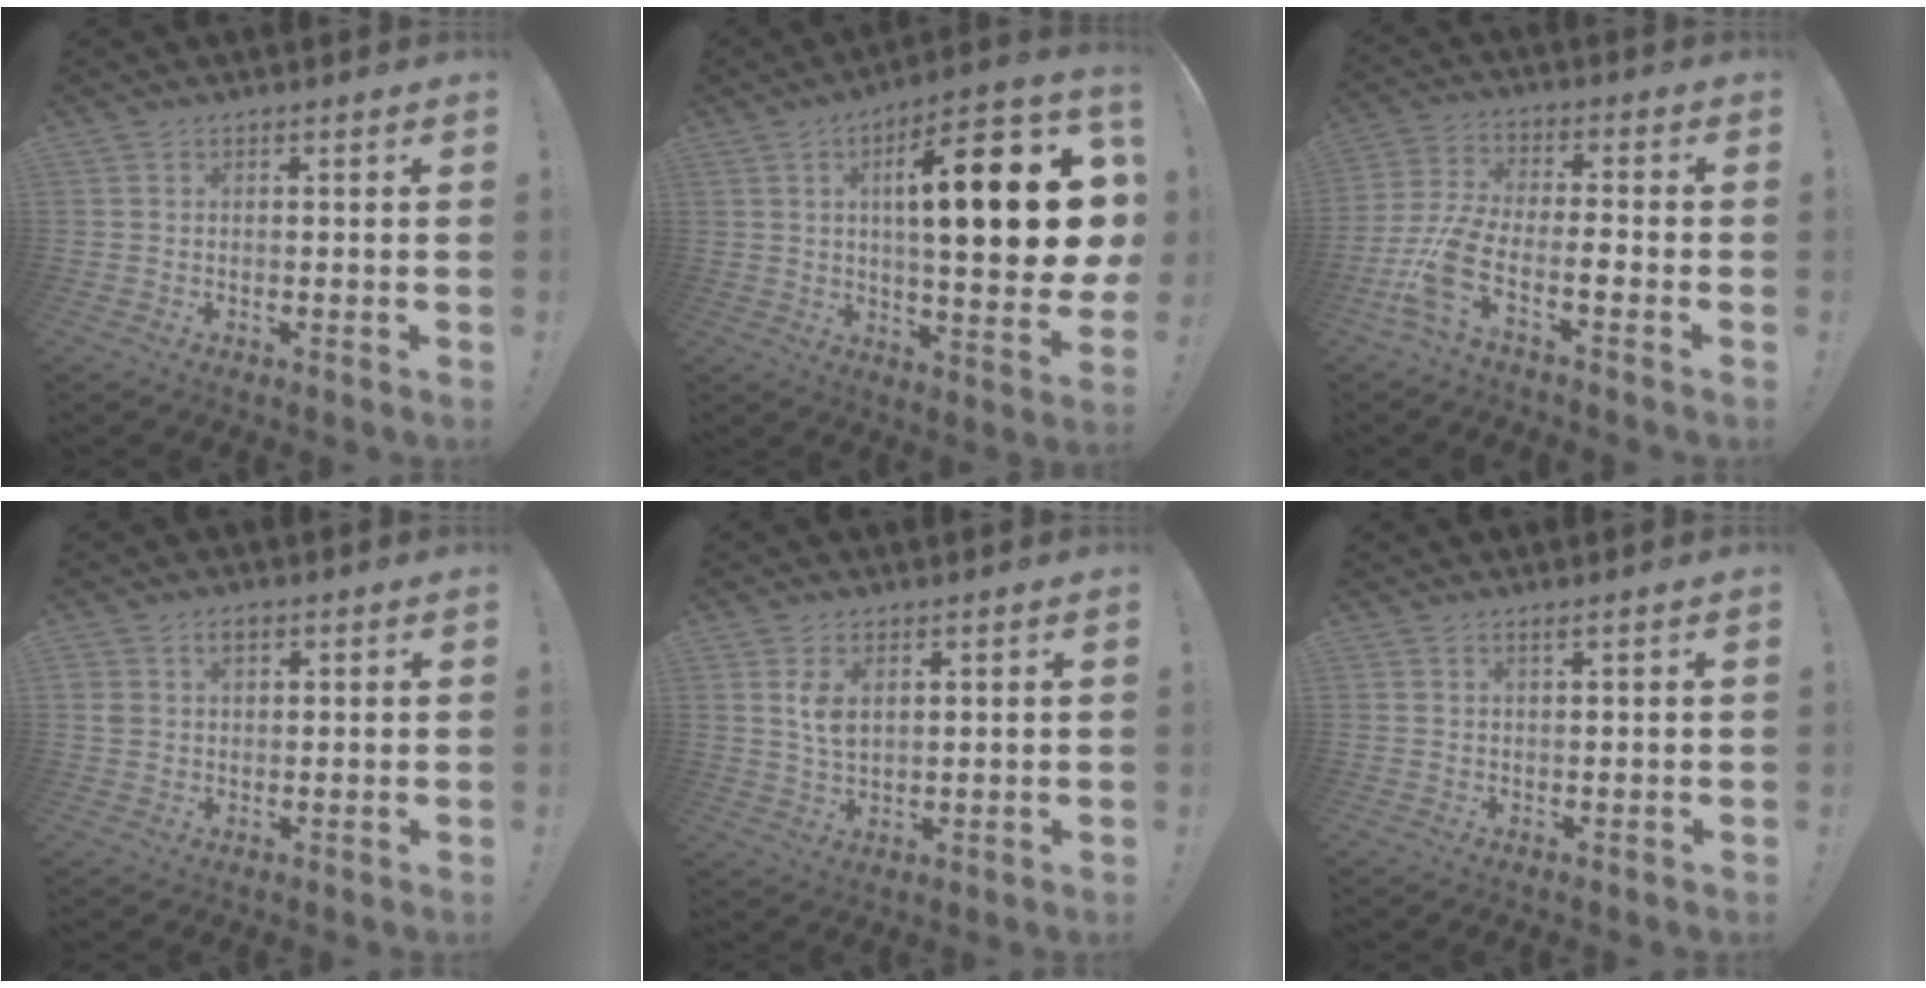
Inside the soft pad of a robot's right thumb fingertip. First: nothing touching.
{"total": 22.3, "force": [4.2, 6.0, 21.0], "torque": [-0.314, -0.011, 0.058]}
{"total": 11.7, "force": [-5.4, 4.6, 9.3], "torque": [-0.202, 0.014, -0.097]}
{"total": 3.2, "force": [1.4, 2.1, 1.9], "torque": [-0.026, -0.001, 0.024]}
{"total": 5.6, "force": [2.2, 3.1, 4.2], "torque": [-0.075, -0.012, 0.037]}
{"total": 1.1, "force": [0.6, 0.1, 0.9], "torque": [-0.019, 0.002, 0.010]}